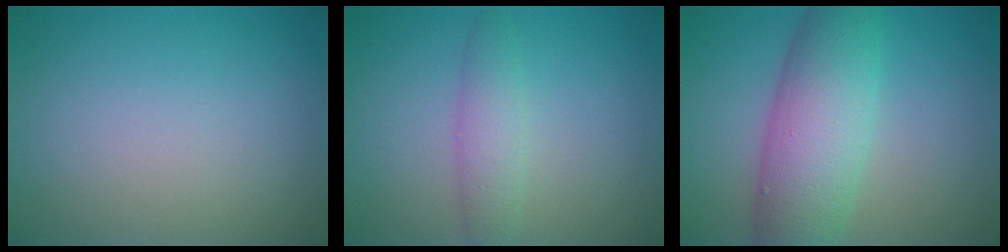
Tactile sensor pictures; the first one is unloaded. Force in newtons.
{"total": 2.5, "press": 2.5, "slide": 0.1}
{"total": 7.9, "press": 7.9, "slide": 0.2}